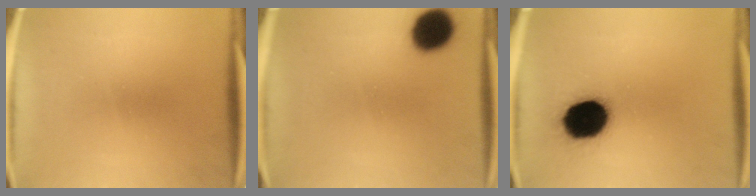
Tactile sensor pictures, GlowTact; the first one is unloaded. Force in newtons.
{"total": 12.3}
{"total": 17.4}